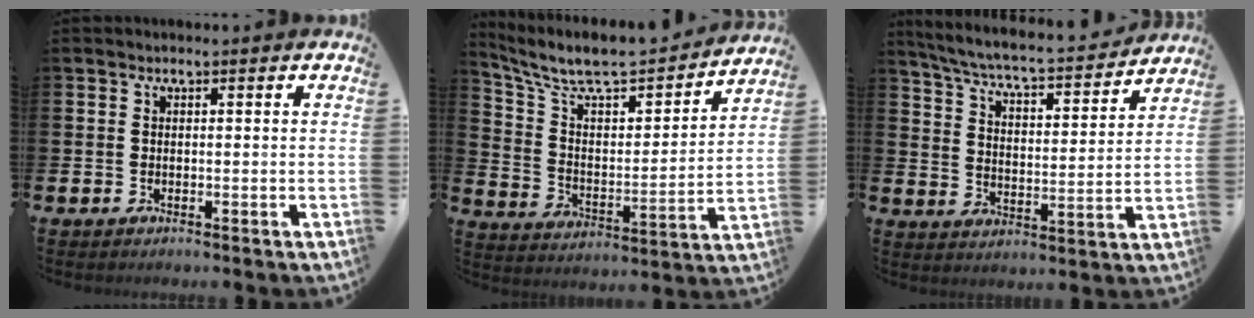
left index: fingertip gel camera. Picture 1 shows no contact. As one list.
[{"total": 9.0, "force": [7.9, 2.3, 3.5], "torque": [-0.110, -0.056, 0.133]}, {"total": 6.2, "force": [5.7, 0.6, 2.3], "torque": [-0.074, -0.046, 0.092]}]